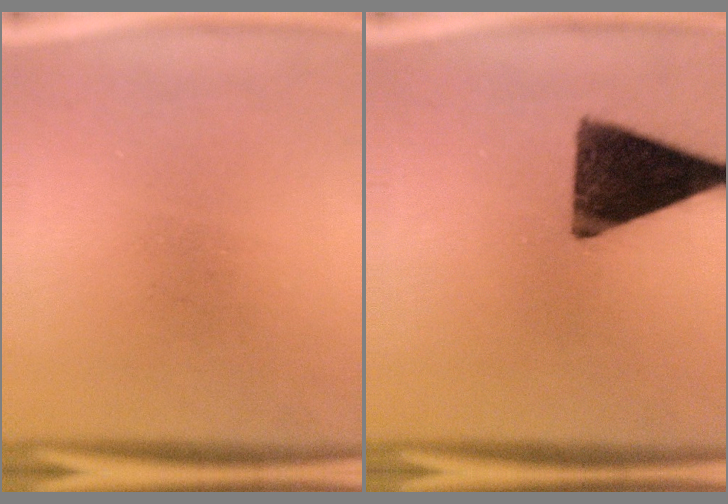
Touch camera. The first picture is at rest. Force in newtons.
{"total": 14.1}